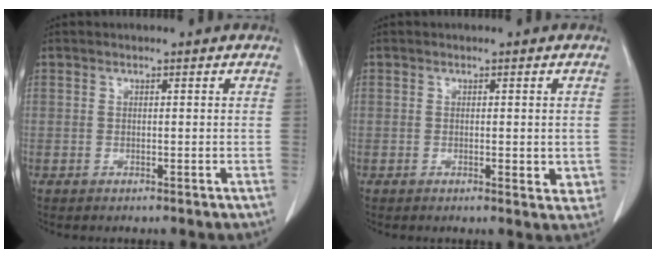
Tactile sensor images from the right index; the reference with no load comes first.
{"total": 3.1, "force": [-0.5, 1.2, 2.8], "torque": [-0.028, -0.004, -0.004]}